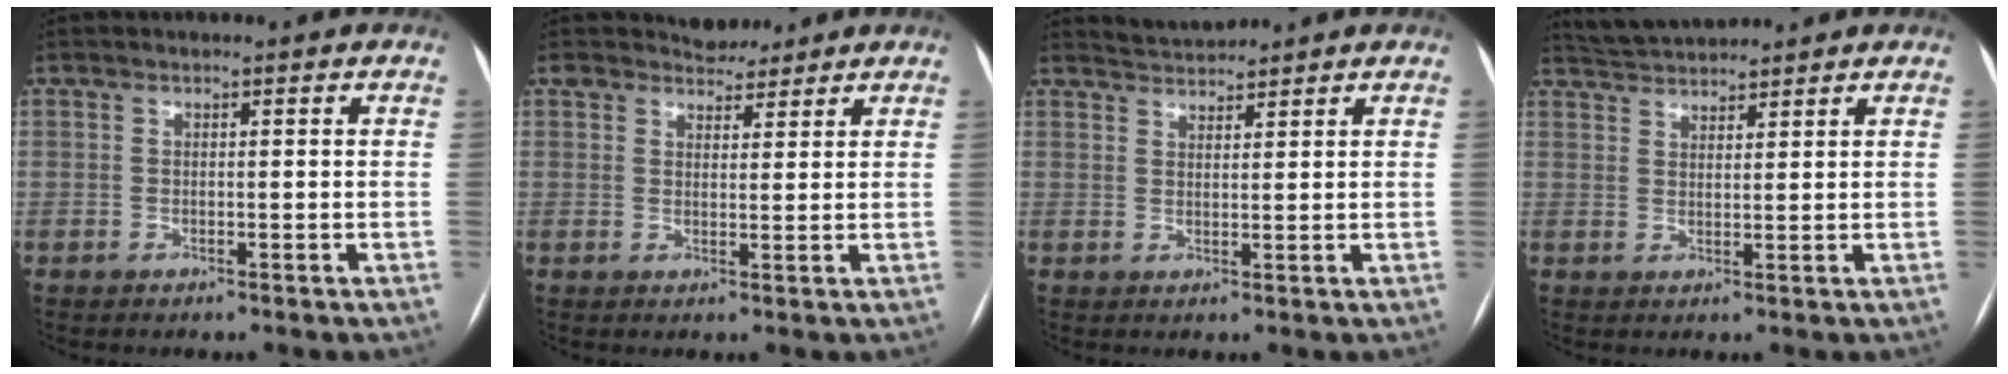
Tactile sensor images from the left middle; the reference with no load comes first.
{"total": 2.9, "force": [2.7, 1.0, -0.4], "torque": [0.004, 0.000, 0.042]}
{"total": 2.7, "force": [2.6, -0.3, -0.5], "torque": [-0.003, 0.009, 0.055]}
{"total": 5.1, "force": [5.0, 0.3, 0.8], "torque": [-0.023, 0.028, 0.093]}